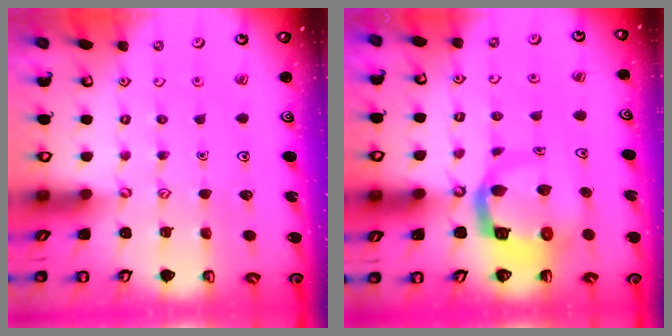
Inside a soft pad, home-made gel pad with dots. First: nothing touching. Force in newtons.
{"total": 9.4, "press": 9.3, "slide": 1.3}